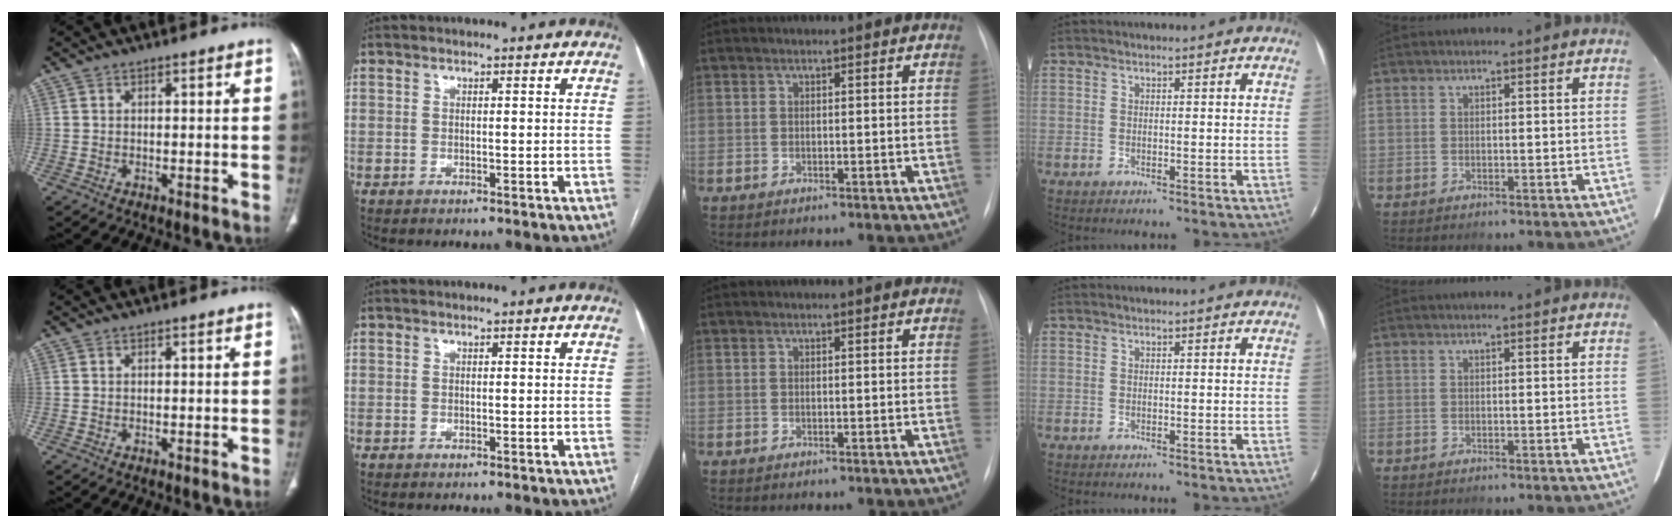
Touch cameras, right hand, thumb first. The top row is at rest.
{}